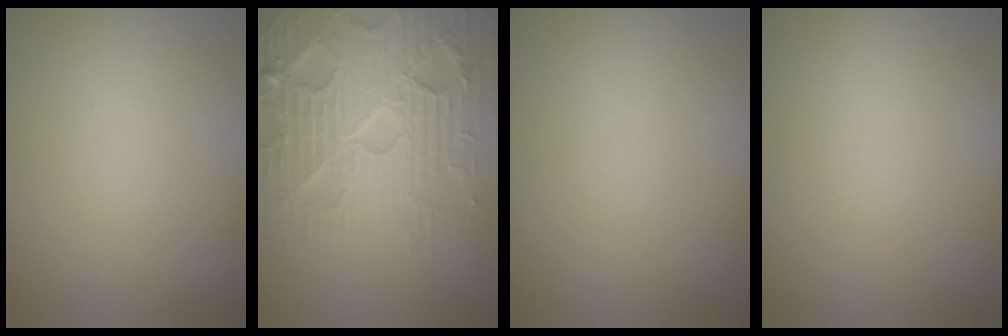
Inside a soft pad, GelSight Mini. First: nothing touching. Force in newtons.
{"total": 7.5, "press": 7.3, "slide": 1.5}
{"total": 0.0}
{"total": 0.0}